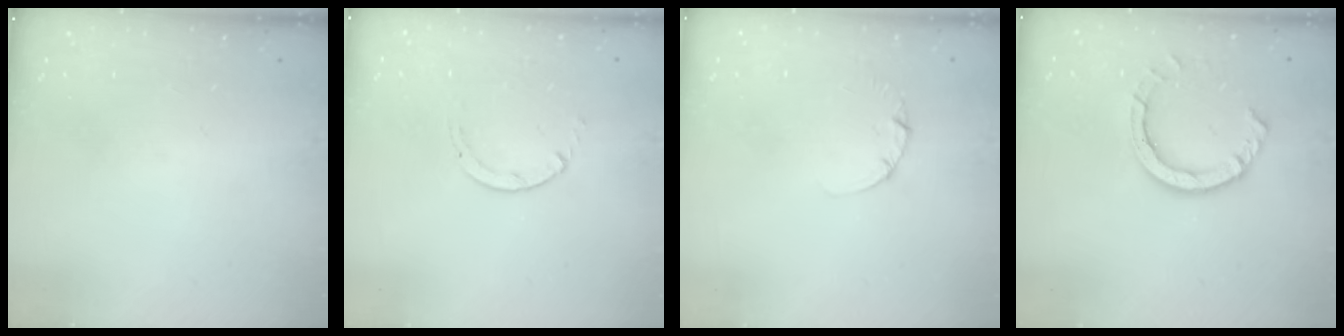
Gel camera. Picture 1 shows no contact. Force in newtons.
{"total": 0.6, "press": 0.5, "slide": 0.1}
{"total": 1.3, "press": 1.3, "slide": 0.2}
{"total": 8.0, "press": 7.9, "slide": 0.9}